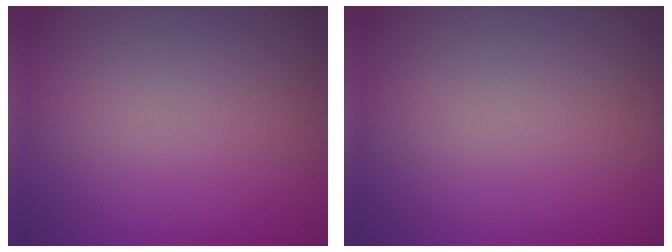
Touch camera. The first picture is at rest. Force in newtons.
{"total": 0.0}